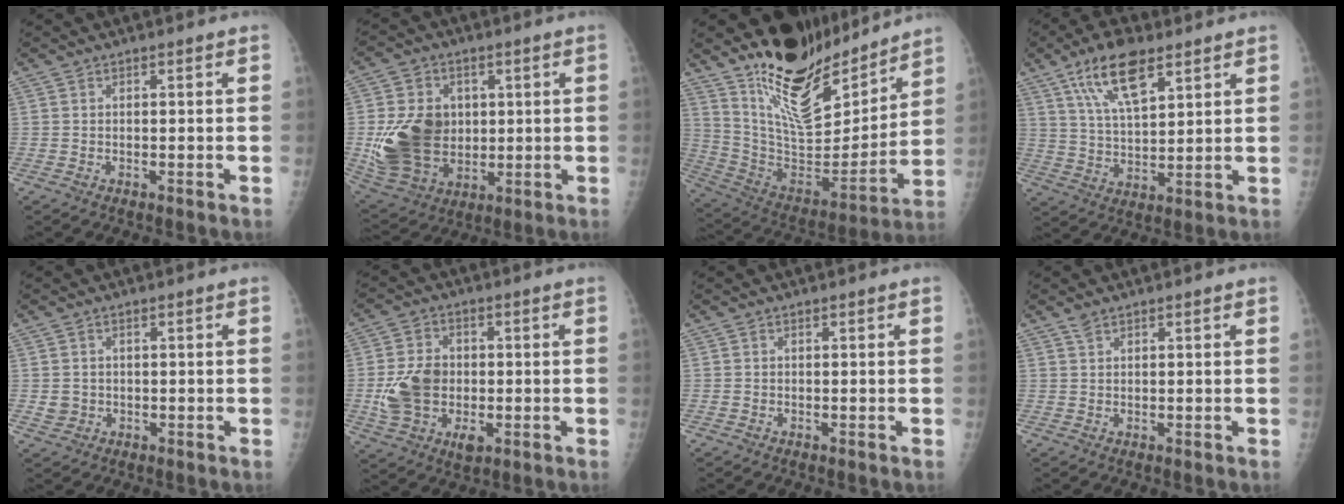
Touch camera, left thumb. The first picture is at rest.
{"total": 16.5, "force": [0.8, 12.8, 10.4], "torque": [-0.163, -0.010, 0.037]}
{"total": 21.4, "force": [17.3, 7.5, 10.1], "torque": [-0.115, -0.123, 0.304]}
{"total": 12.2, "force": [7.0, 4.7, 8.9], "torque": [-0.147, -0.024, 0.133]}
{"total": 2.2, "force": [-0.3, 2.1, 0.6], "torque": [0.000, 0.003, 0.001]}
{"total": 11.2, "force": [-0.9, 8.1, 7.7], "torque": [-0.124, 0.004, -0.011]}
{"total": 0.0}
{"total": 1.1, "force": [0.9, 0.4, 0.5], "torque": [-0.009, 0.004, 0.020]}